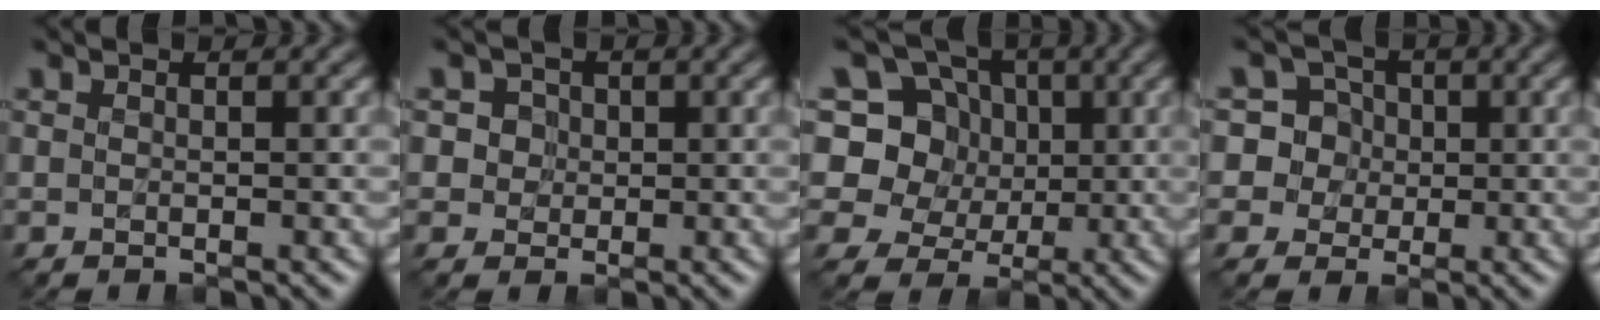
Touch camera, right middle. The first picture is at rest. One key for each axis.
{"total": 2.9, "fx": 1.0, "fy": 2.6, "fz": 1.1, "tx": -0.008, "ty": 0.010, "tz": 0.010}
{"total": 8.6, "fx": 2.8, "fy": 7.3, "fz": 3.5, "tx": -0.071, "ty": 0.019, "tz": 0.030}
{"total": 7.3, "fx": 1.5, "fy": 7.0, "fz": 1.6, "tx": -0.040, "ty": 0.040, "tz": 0.014}